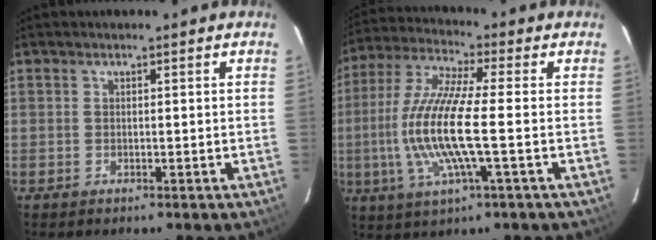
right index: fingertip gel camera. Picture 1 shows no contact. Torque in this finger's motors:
{"motor_torque": [1.33, -0.65, 1.05, 0.21]}